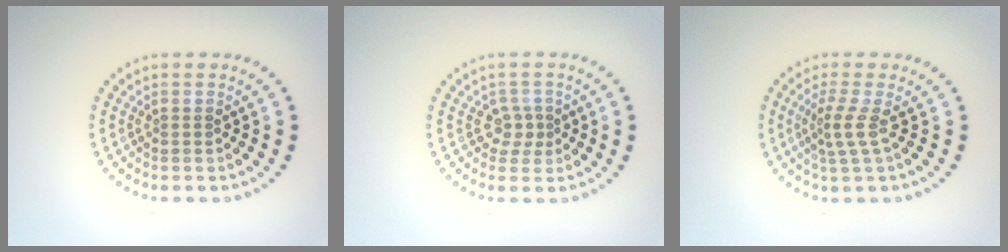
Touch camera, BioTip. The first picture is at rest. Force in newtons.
{"total": 1.7, "press": 1.4, "slide": 1.1}
{"total": 2.3, "press": 1.5, "slide": 1.7}